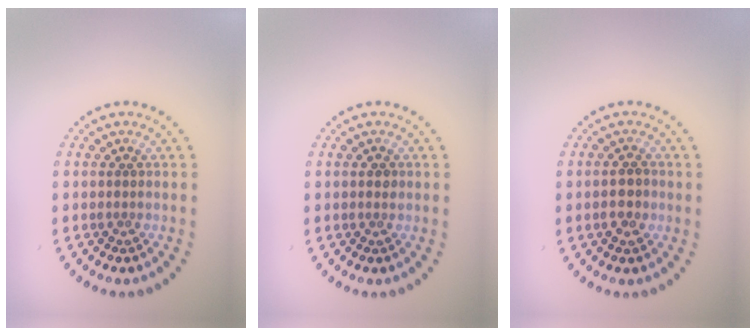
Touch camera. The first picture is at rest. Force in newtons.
{"total": 0.7, "press": 0.7, "slide": 0.0}
{"total": 1.9, "press": 1.9, "slide": 0.2}